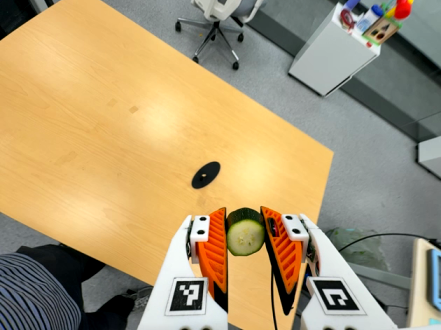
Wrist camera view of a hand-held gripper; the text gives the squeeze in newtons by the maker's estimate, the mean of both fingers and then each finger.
{"total": 8.5, "left": 7.6, "right": 9.3}